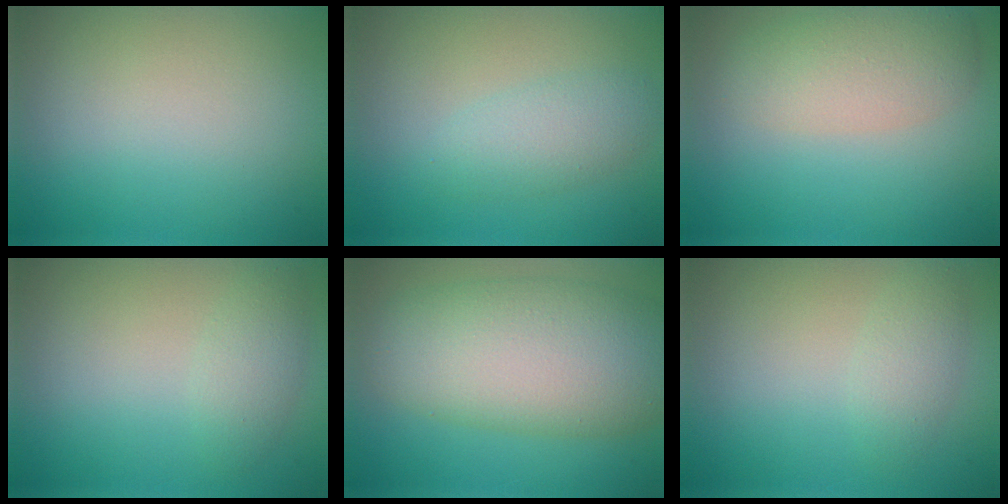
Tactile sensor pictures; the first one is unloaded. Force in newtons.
{"total": 2.7, "press": 2.7, "slide": 0.1}
{"total": 4.1, "press": 4.1, "slide": 0.1}
{"total": 1.7, "press": 1.7, "slide": 0.1}
{"total": 10.1, "press": 10.1, "slide": 0.3}
{"total": 1.8, "press": 1.8, "slide": 0.1}